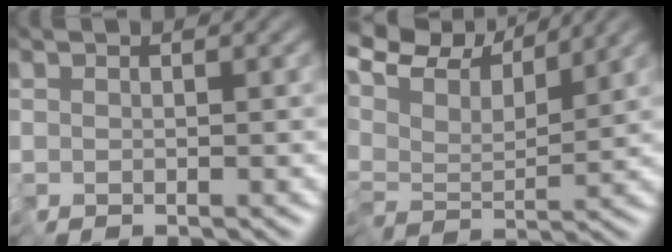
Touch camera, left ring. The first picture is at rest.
{"total": 8.1, "force": [6.8, 2.5, 3.7], "torque": [-0.109, 0.023, 0.100]}